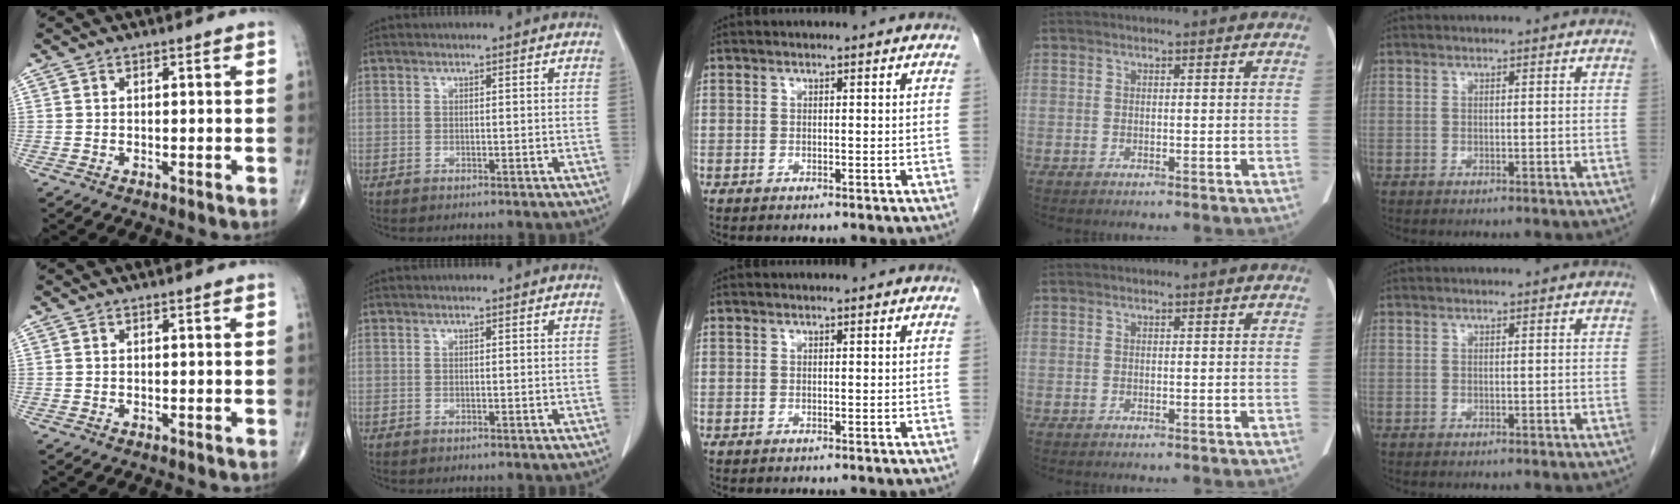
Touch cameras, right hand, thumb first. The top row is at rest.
{}